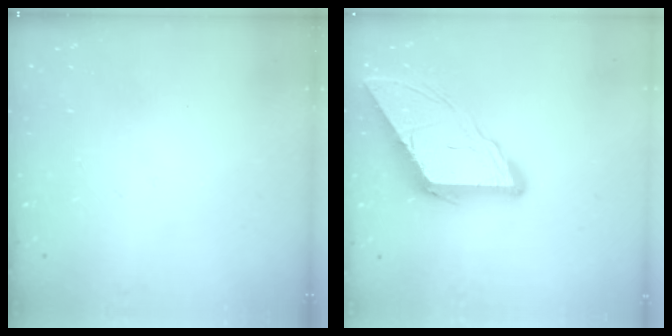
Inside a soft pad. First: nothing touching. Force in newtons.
{"total": 8.8, "press": 8.8, "slide": 1.0}